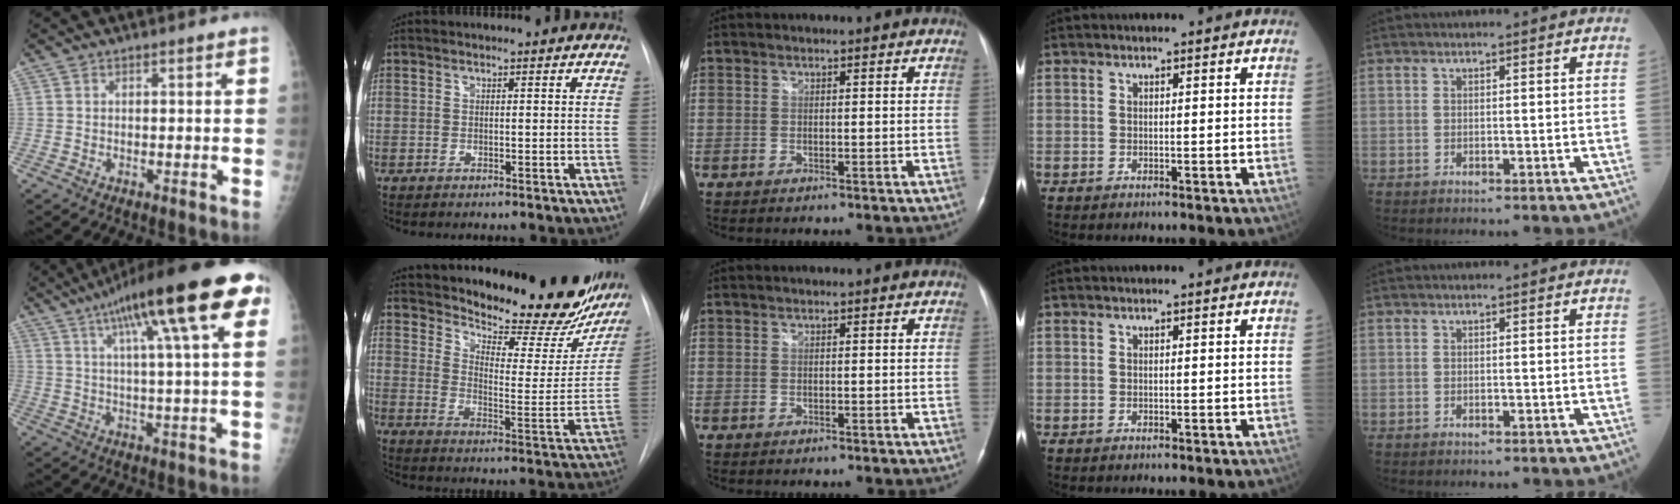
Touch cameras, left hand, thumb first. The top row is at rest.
{"thumb": {"total": 22.4, "force": [10.3, 4.3, 19.4], "torque": [-0.291, 0.010, 0.148]}, "index": {"total": 23.8, "force": [21.1, 6.4, 8.9], "torque": [-0.130, -0.074, 0.267]}}